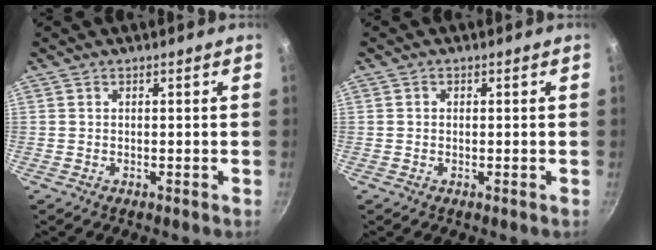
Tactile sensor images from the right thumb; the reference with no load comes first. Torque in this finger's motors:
{"motor_torque": [-0.47, -0.35, -0.42, 0.00, -0.03]}